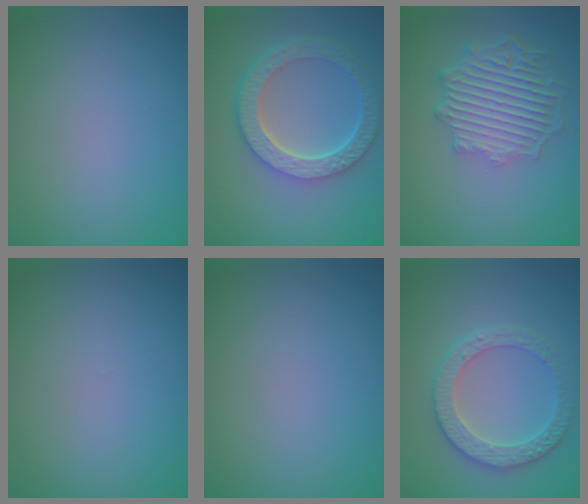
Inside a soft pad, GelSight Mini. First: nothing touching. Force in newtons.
{"total": 6.2, "press": 4.7, "slide": 4.1}
{"total": 6.4, "press": 4.9, "slide": 4.2}
{"total": 0.0}
{"total": 0.0}
{"total": 3.8, "press": 3.7, "slide": 0.7}